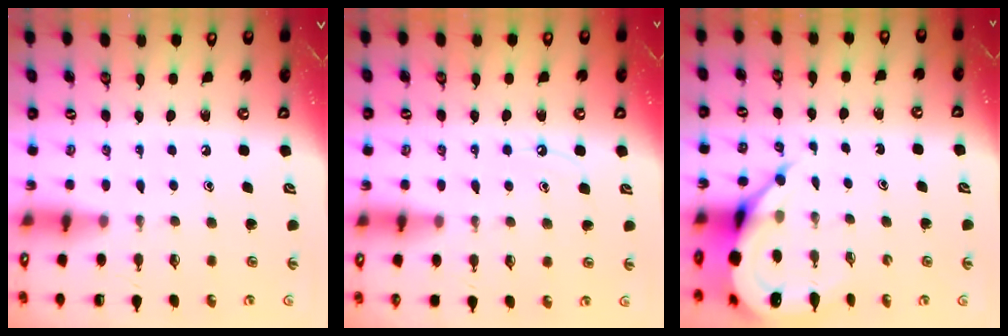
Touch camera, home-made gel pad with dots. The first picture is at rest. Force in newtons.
{"total": 5.9, "press": 5.8, "slide": 0.6}
{"total": 8.7, "press": 8.6, "slide": 1.0}